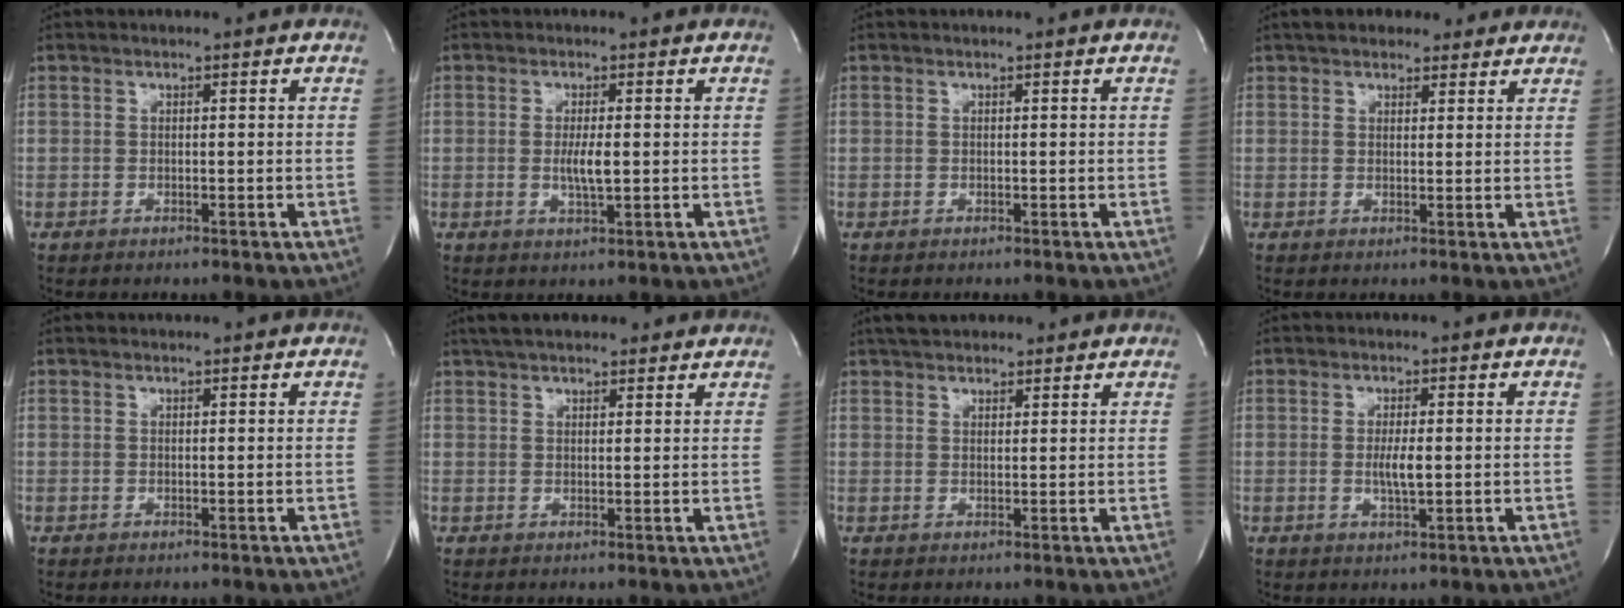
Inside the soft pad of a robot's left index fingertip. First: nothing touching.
{"total": 3.2, "force": [-0.2, 0.5, 3.2], "torque": [-0.063, -0.006, -0.001]}
{"total": 0.0}
{"total": 7.5, "force": [6.0, 3.3, 3.0], "torque": [-0.032, 0.021, 0.085]}
{"total": 0.0}
{"total": 10.1, "force": [8.4, 3.2, 4.7], "torque": [-0.065, 0.033, 0.122]}
{"total": 6.8, "force": [5.6, 2.6, 2.7], "torque": [-0.038, 0.026, 0.088]}
{"total": 3.0, "force": [-0.1, 0.5, 2.9], "torque": [-0.058, -0.005, -0.001]}